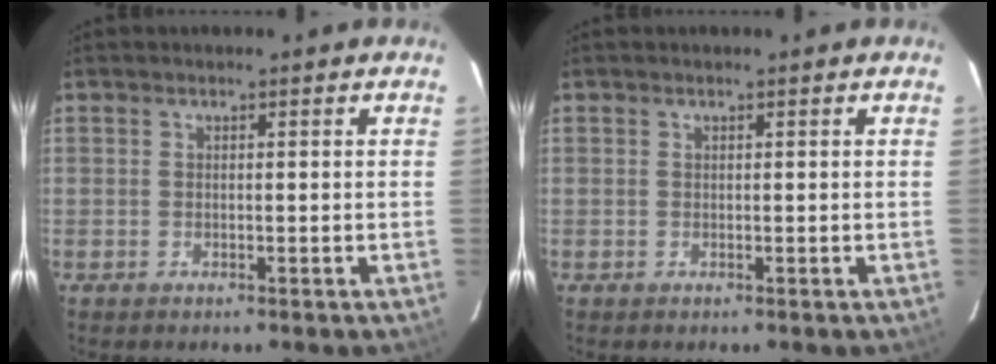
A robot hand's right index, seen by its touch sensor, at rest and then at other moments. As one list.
[{"total": 0.0}]